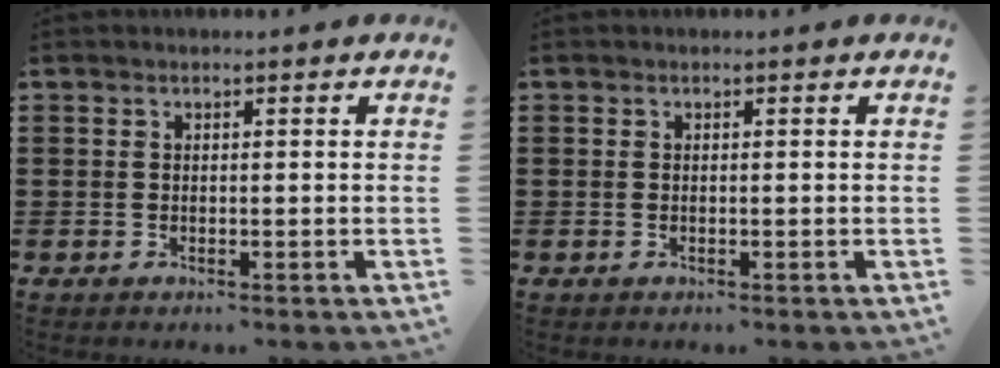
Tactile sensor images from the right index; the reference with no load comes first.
{"total": 0.0}